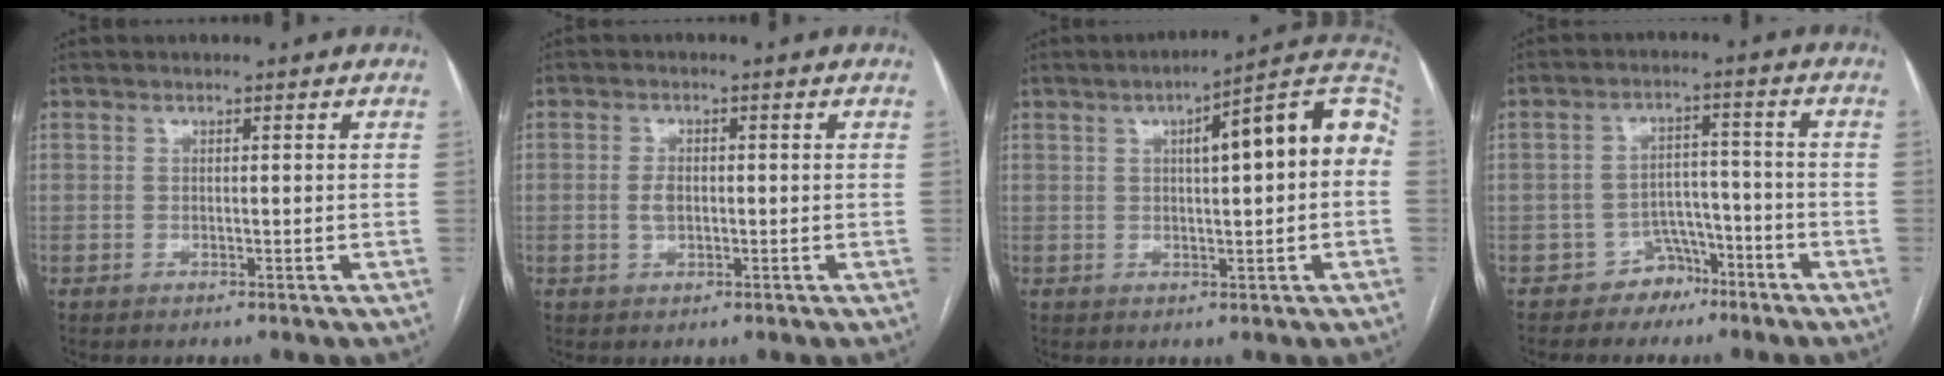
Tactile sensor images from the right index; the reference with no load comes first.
{"total": 2.3, "force": [-0.3, 1.4, 1.8], "torque": [-0.036, 0.002, -0.004]}
{"total": 13.4, "force": [2.0, 2.6, 13.0], "torque": [-0.172, 0.045, 0.023]}
{"total": 4.8, "force": [-3.3, 3.5, 0.5], "torque": [0.001, 0.016, -0.049]}